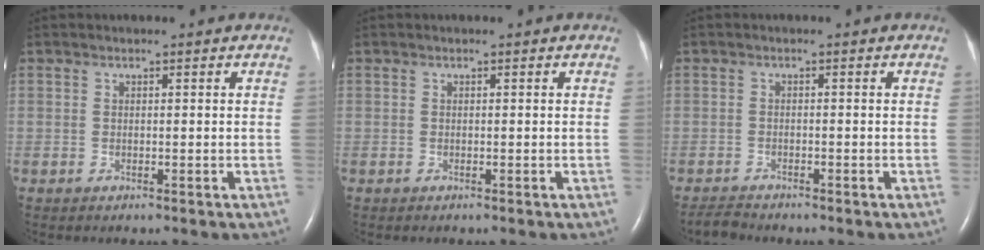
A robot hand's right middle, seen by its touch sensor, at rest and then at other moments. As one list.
[{"total": 0.0}, {"total": 1.8, "force": [-1.8, 0.0, 0.0], "torque": [-0.006, -0.011, -0.031]}]